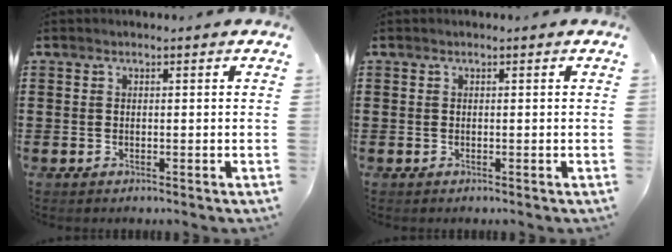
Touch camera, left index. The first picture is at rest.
{"total": 0.0}